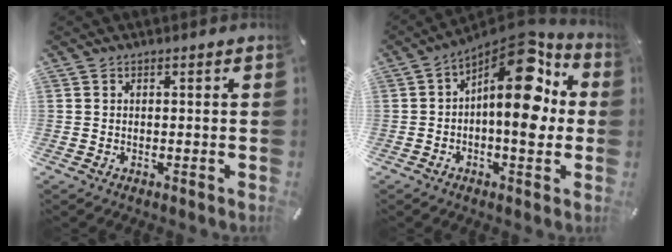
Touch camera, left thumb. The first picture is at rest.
{"total": 15.9, "force": [4.3, 6.8, 13.7], "torque": [-0.194, -0.052, 0.067]}